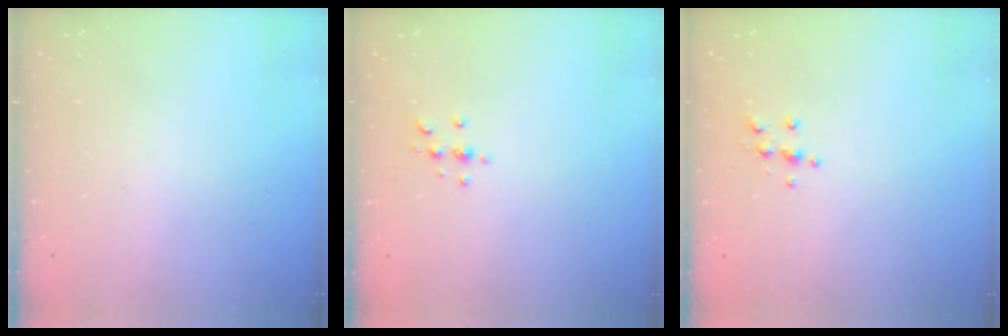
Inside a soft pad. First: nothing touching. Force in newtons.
{"total": 2.9, "press": 2.9, "slide": 0.4}
{"total": 4.4, "press": 4.4, "slide": 0.4}